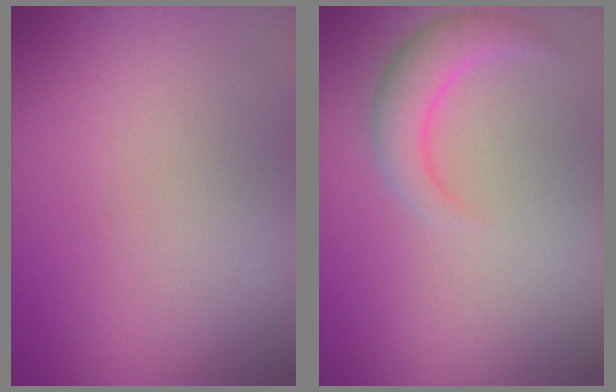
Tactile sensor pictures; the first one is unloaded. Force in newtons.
{"total": 2.8, "press": 2.8, "slide": 0.3}